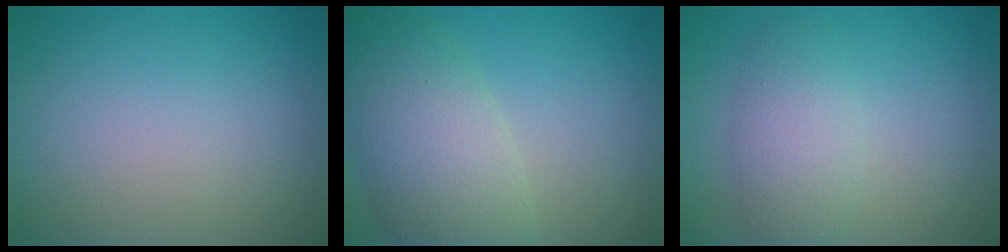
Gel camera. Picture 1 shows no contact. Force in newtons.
{"total": 7.5, "press": 7.5, "slide": 0.6}
{"total": 3.8, "press": 3.8, "slide": 0.1}